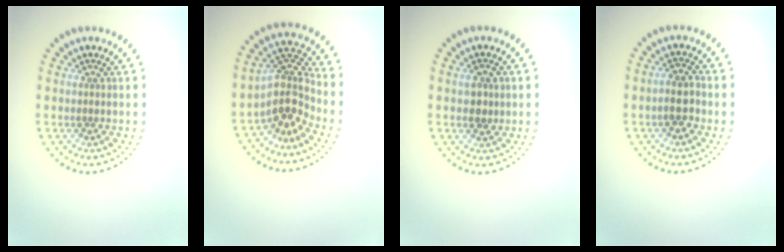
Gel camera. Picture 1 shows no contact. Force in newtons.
{"total": 4.1, "press": 3.1, "slide": 2.7}
{"total": 1.8, "press": 1.8, "slide": 0.2}
{"total": 2.3, "press": 2.2, "slide": 0.8}